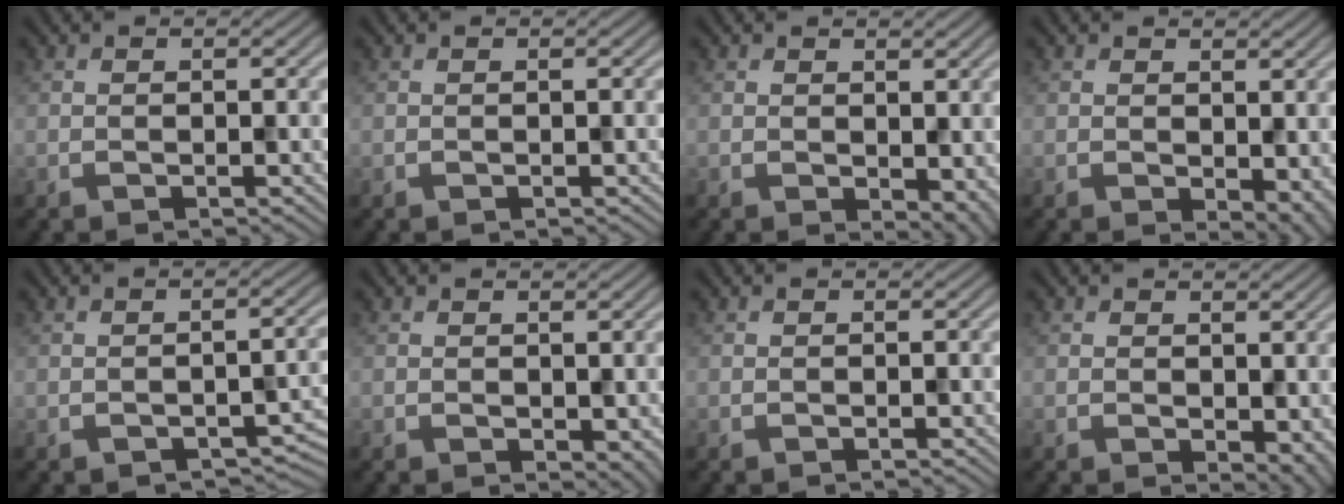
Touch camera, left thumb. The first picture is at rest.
{"total": 0.0}
{"total": 3.8, "force": [0.0, 2.4, 2.9], "torque": [-0.043, -0.014, 0.005]}
{"total": 4.4, "force": [-0.3, 2.7, 3.5], "torque": [-0.050, -0.015, 0.004]}
{"total": 3.2, "force": [-1.8, 1.5, 2.2], "torque": [-0.030, -0.006, -0.019]}
{"total": 1.4, "force": [0.3, 1.0, 1.0], "torque": [-0.015, -0.005, 0.010]}
{"total": 0.0}
{"total": 3.4, "force": [0.1, 2.2, 2.6], "torque": [-0.036, -0.012, 0.008]}